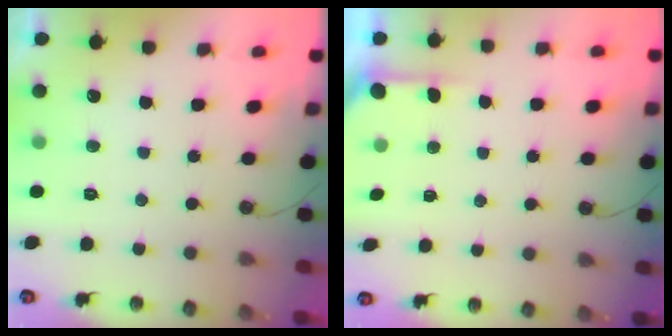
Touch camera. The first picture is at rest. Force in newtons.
{"total": 2.2, "press": 2.2, "slide": 0.3}